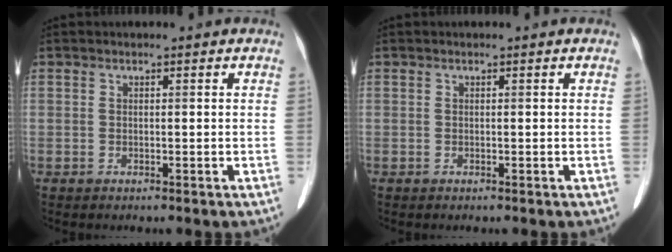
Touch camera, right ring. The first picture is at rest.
{"total": 0.0}